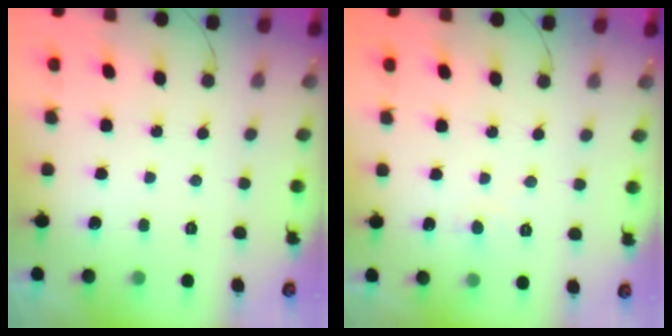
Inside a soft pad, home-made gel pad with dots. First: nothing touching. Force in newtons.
{"total": 4.5, "press": 4.4, "slide": 0.3}